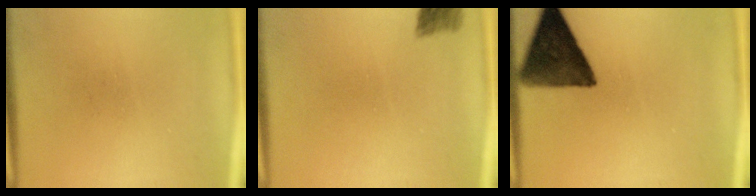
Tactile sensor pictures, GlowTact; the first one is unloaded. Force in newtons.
{"total": 2.8}
{"total": 13.0}